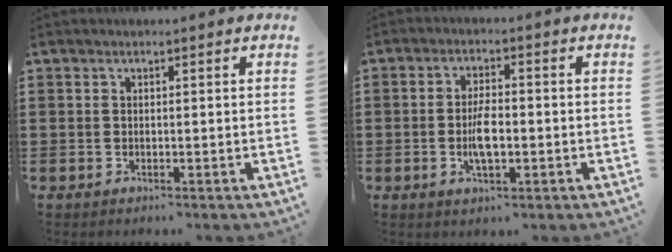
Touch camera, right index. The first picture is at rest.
{"total": 4.9, "force": [-0.9, 1.9, 4.4], "torque": [-0.090, 0.001, -0.020]}